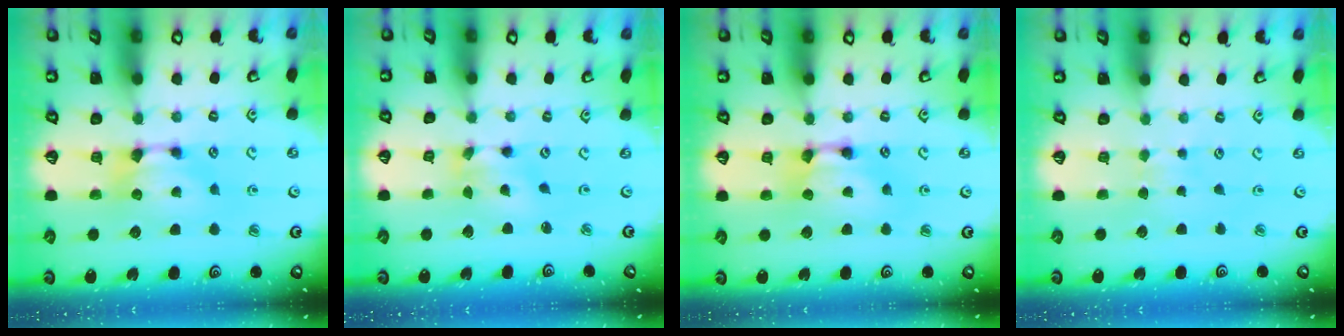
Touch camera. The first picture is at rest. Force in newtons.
{"total": 2.0, "press": 1.2, "slide": 1.5}
{"total": 2.2, "press": 2.2, "slide": 0.1}
{"total": 3.3, "press": 3.3, "slide": 0.5}